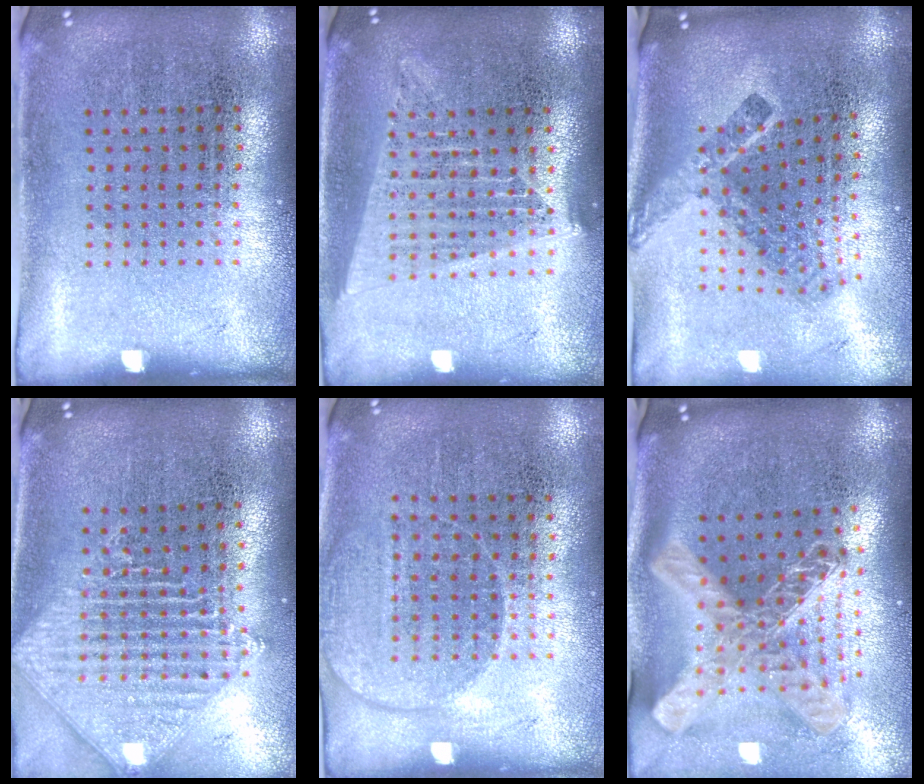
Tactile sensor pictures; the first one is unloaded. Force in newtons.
{"total": 1.7, "press": 1.5, "slide": 0.8}
{"total": 2.4, "press": 1.5, "slide": 1.9}
{"total": 1.9, "press": 1.6, "slide": 1.1}
{"total": 1.4, "press": 1.3, "slide": 0.5}
{"total": 2.9, "press": 2.1, "slide": 2.1}